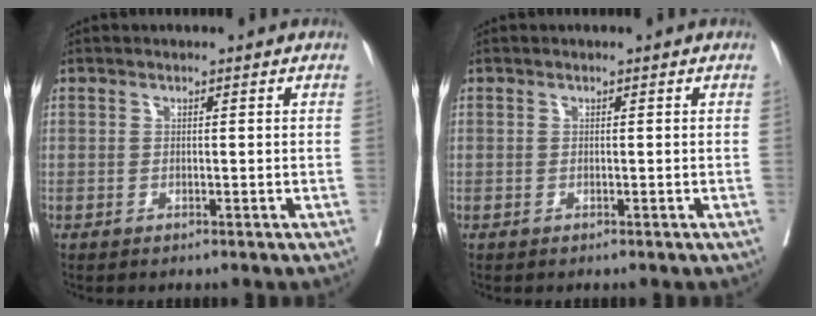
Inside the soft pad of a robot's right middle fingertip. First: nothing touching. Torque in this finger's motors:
{"motor_torque": [-0.33, 0.11, -0.04, 0.00]}